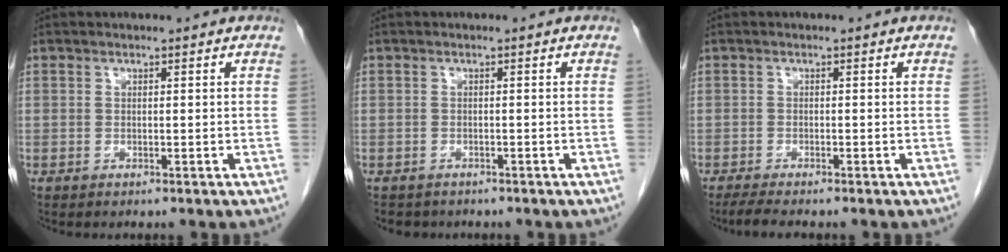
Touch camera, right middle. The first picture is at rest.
{"total": 2.9, "force": [-2.4, 1.6, 0.4], "torque": [-0.010, 0.002, -0.030]}
{"total": 3.1, "force": [-2.6, 0.2, 1.7], "torque": [-0.032, -0.008, -0.040]}